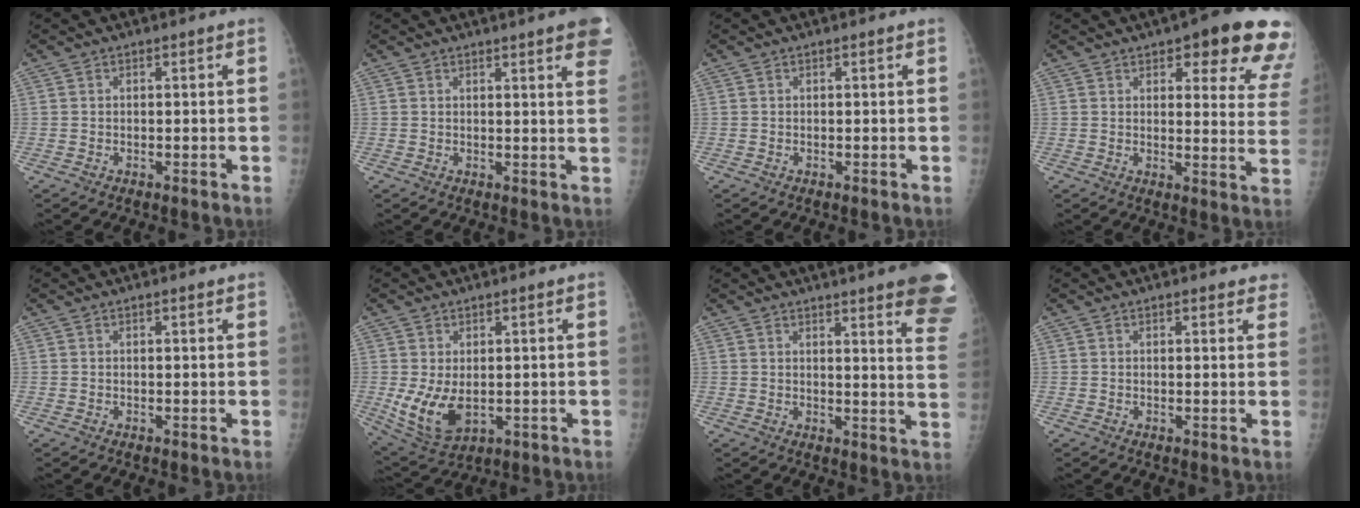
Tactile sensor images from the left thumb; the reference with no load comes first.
{"total": 9.1, "force": [5.7, 1.2, 6.9], "torque": [-0.067, -0.010, 0.056]}
{"total": 0.0}
{"total": 17.7, "force": [10.6, 5.7, 12.9], "torque": [-0.116, -0.040, 0.116]}
{"total": 0.7, "force": [0.5, 0.2, 0.5], "torque": [-0.008, -0.002, 0.007]}
{"total": 8.8, "force": [-0.2, 5.3, 7.0], "torque": [-0.124, -0.019, 0.016]}
{"total": 17.7, "force": [12.9, 2.2, 11.9], "torque": [-0.126, -0.071, 0.136]}
{"total": 3.2, "force": [2.6, 1.2, 1.4], "torque": [0.009, -0.003, 0.024]}